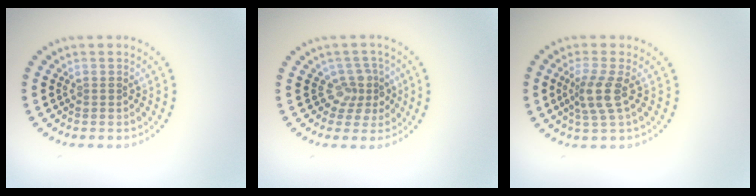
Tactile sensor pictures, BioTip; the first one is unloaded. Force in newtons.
{"total": 2.7, "press": 2.0, "slide": 1.8}
{"total": 2.8, "press": 2.2, "slide": 1.7}